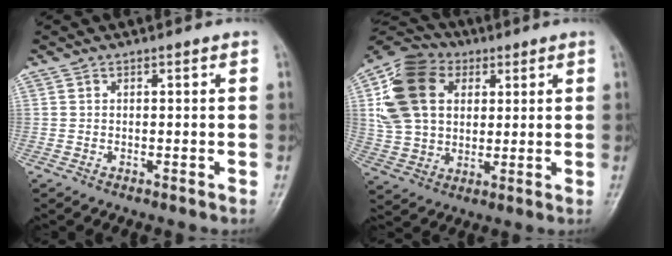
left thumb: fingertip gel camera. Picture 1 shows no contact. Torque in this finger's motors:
{"motor_torque": [0.74, 2.28, 1.05, -0.34, 0.36]}